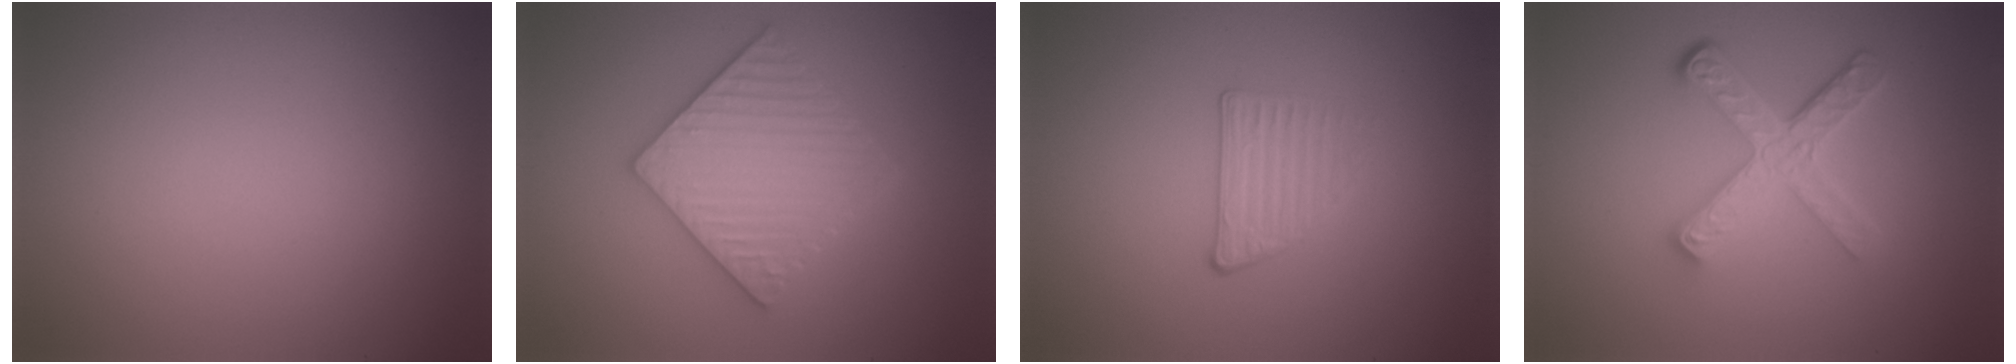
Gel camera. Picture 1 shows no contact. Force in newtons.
{"total": 5.8, "press": 5.7, "slide": 1.1}
{"total": 1.6, "press": 1.1, "slide": 1.1}
{"total": 5.1, "press": 3.7, "slide": 3.5}